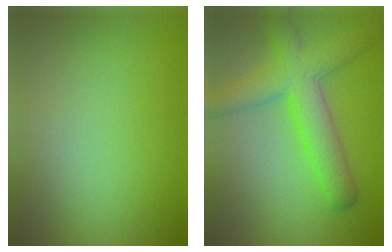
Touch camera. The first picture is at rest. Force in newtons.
{"total": 6.3, "press": 6.3, "slide": 0.3}